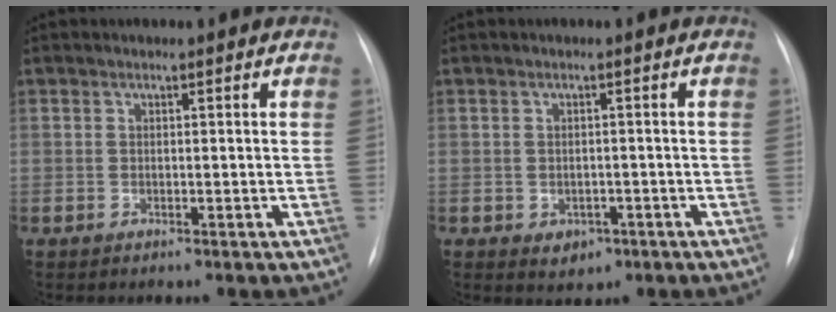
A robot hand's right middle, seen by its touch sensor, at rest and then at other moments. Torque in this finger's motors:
{"motor_torque": [0.28, -0.20, 0.02, 0.01]}